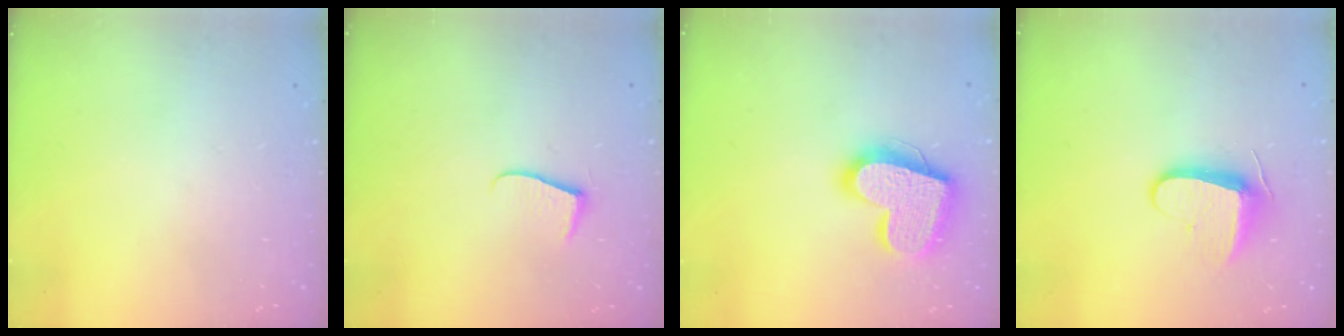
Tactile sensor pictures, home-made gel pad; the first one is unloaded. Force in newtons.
{"total": 6.8, "press": 6.8, "slide": 0.6}
{"total": 19.5, "press": 19.4, "slide": 1.6}
{"total": 9.3, "press": 9.3, "slide": 0.6}